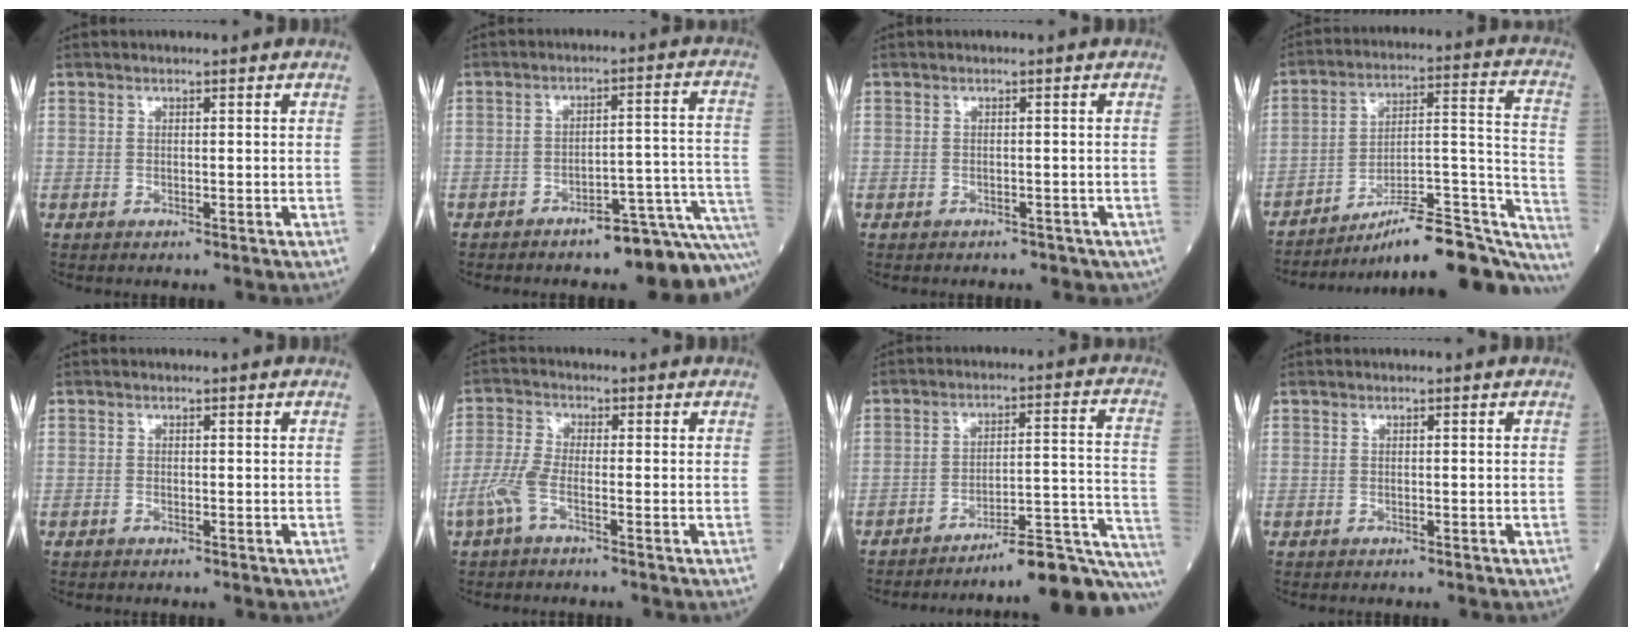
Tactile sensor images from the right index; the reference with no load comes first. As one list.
[{"total": 12.1, "force": [-10.2, 1.2, 6.4], "torque": [-0.022, 0.049, -0.131]}, {"total": 4.8, "force": [-3.9, 2.4, 1.5], "torque": [-0.014, 0.003, -0.036]}, {"total": 23.6, "force": [-19.5, 4.1, 12.8], "torque": [-0.099, 0.040, -0.280]}, {"total": 0.0}, {"total": 4.1, "force": [-2.0, 0.7, 3.5], "torque": [-0.094, 0.000, -0.048]}, {"total": 17.8, "force": [-16.4, -1.0, 6.8], "torque": [-0.023, 0.034, -0.221]}, {"total": 0.0}]